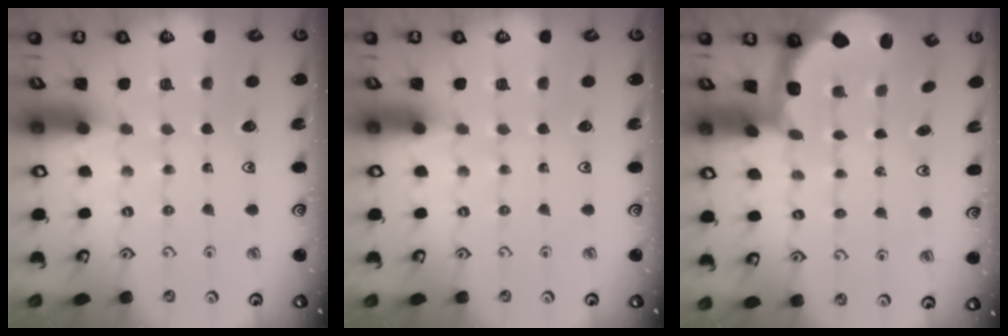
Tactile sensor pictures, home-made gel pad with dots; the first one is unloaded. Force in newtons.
{"total": 0.0}
{"total": 2.5, "press": 1.1, "slide": 2.2}